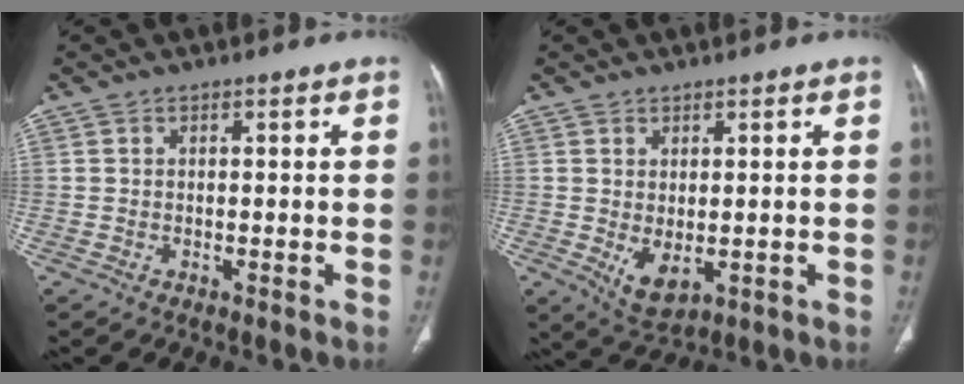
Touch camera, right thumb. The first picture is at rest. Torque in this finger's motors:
{"motor_torque": [-0.37, 0.43, -0.10, 0.02, 0.19]}